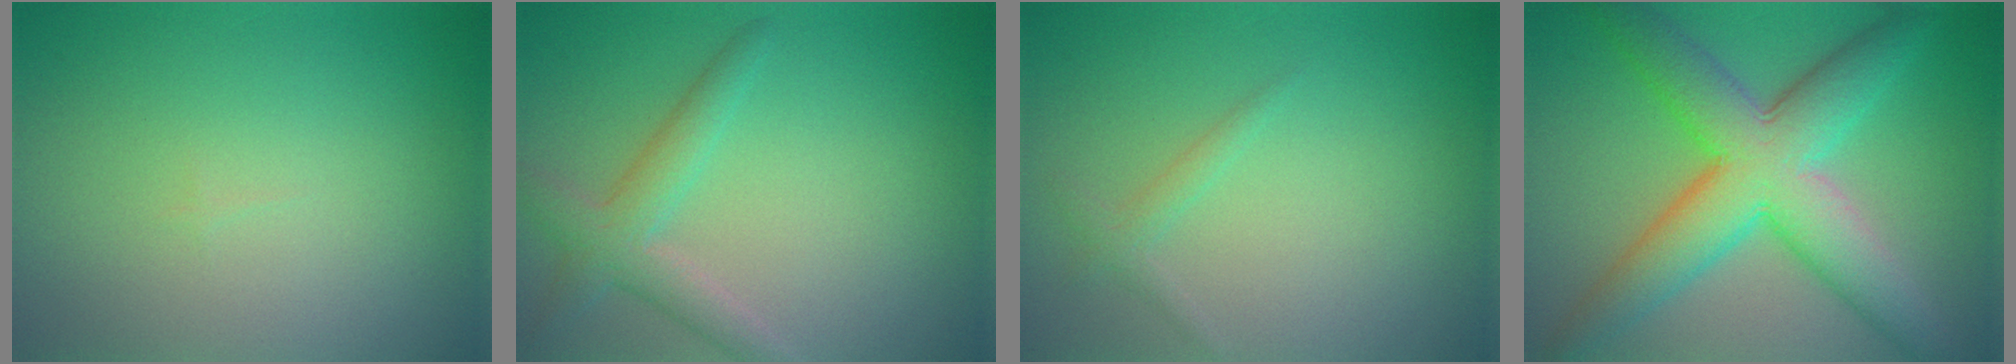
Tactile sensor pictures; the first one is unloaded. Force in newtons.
{"total": 3.1, "press": 3.1, "slide": 0.1}
{"total": 1.0, "press": 1.0, "slide": 0.2}
{"total": 9.7, "press": 9.7, "slide": 0.2}